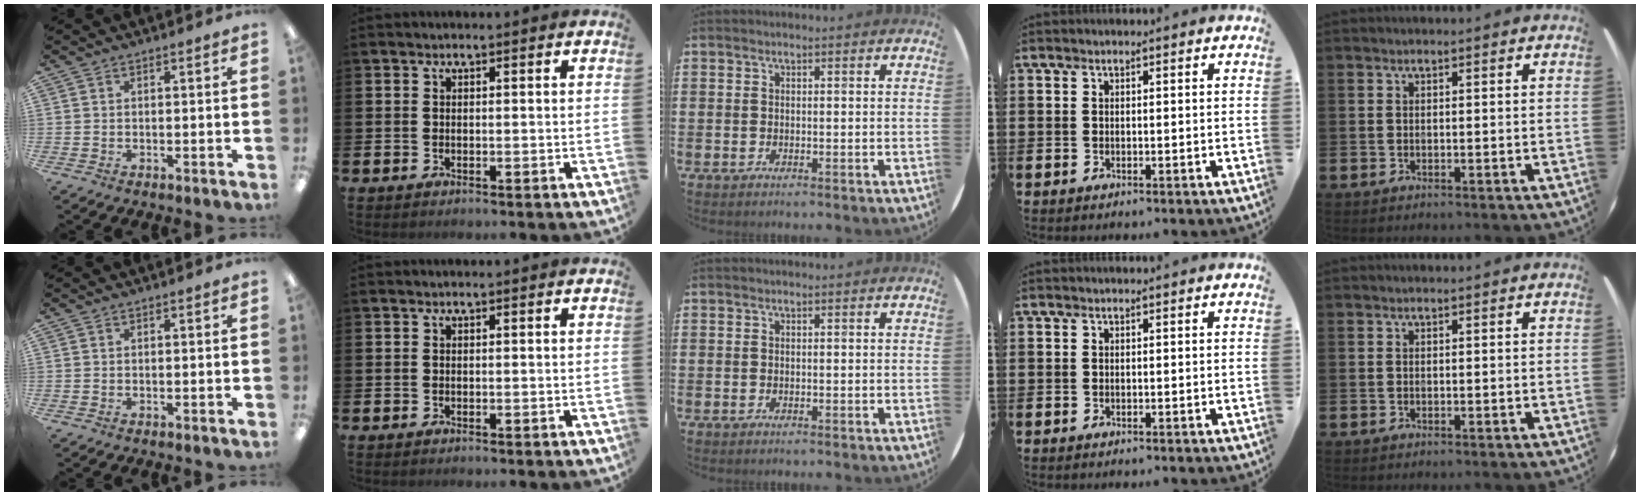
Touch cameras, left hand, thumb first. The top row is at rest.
{}